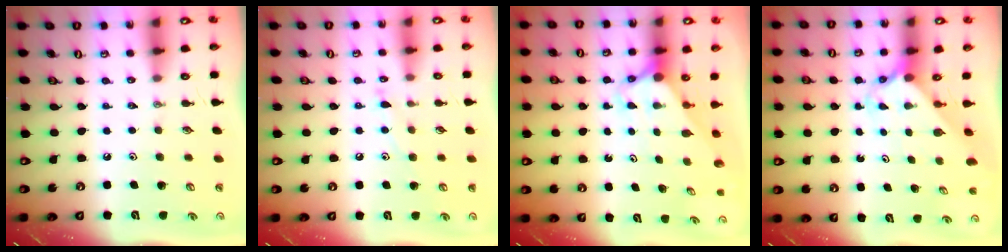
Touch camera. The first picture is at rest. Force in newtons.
{"total": 7.7, "press": 7.7, "slide": 0.6}
{"total": 2.6, "press": 2.6, "slide": 0.1}
{"total": 2.3, "press": 2.3, "slide": 0.2}